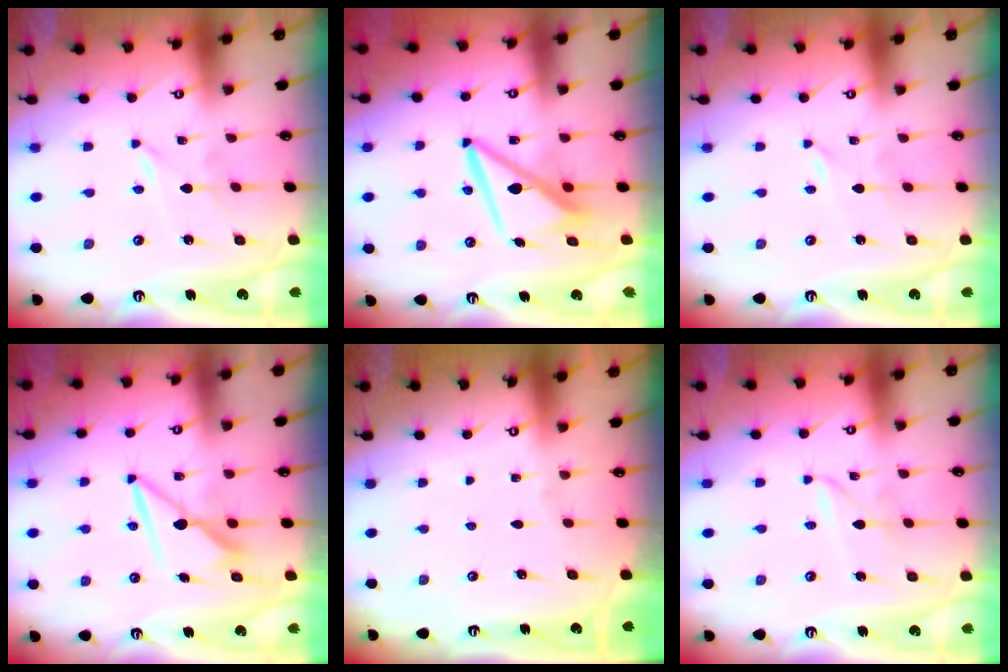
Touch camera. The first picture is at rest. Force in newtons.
{"total": 8.9, "press": 8.9, "slide": 1.1}
{"total": 0.0}
{"total": 7.7, "press": 7.7, "slide": 0.3}
{"total": 0.0}
{"total": 2.1, "press": 2.1, "slide": 0.1}